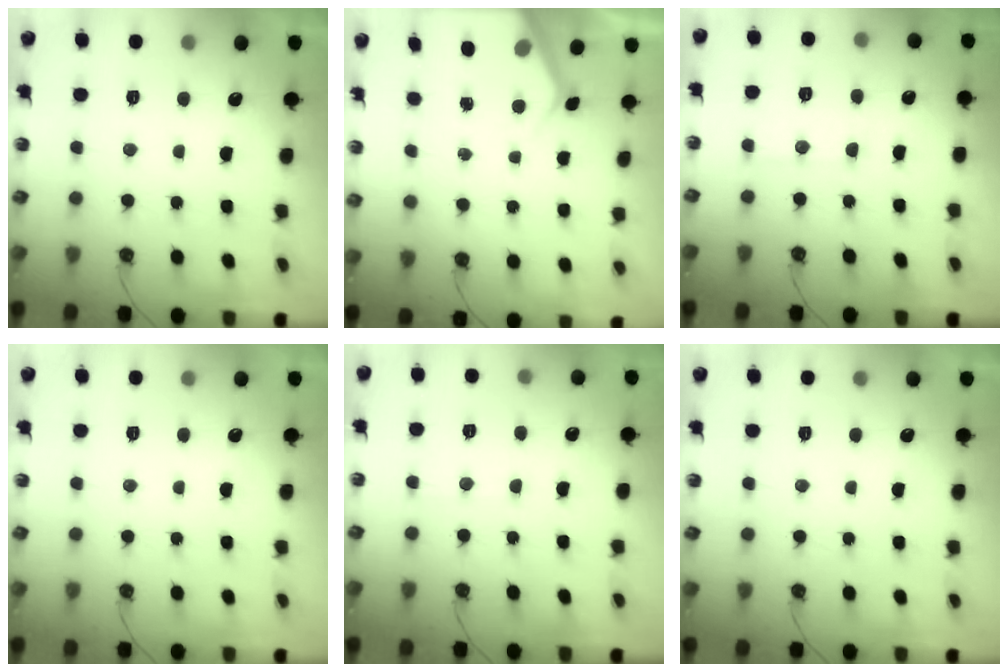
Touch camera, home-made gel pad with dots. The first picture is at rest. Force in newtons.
{"total": 4.3, "press": 4.2, "slide": 0.5}
{"total": 8.2, "press": 8.1, "slide": 0.7}
{"total": 0.0}
{"total": 4.4, "press": 4.3, "slide": 0.6}
{"total": 0.0}